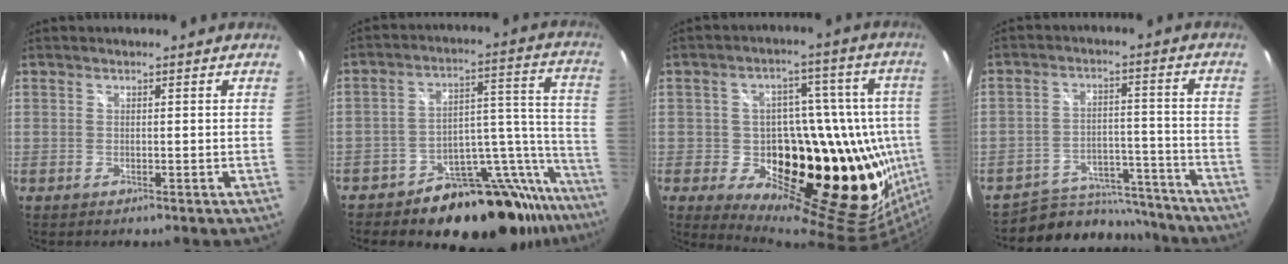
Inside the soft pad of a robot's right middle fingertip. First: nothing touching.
{"total": 22.0, "force": [-18.7, 8.4, 8.0], "torque": [-0.071, 0.049, -0.268]}
{"total": 28.7, "force": [-5.1, 17.1, 22.5], "torque": [-0.345, 0.001, -0.041]}
{"total": 13.5, "force": [-12.2, 5.5, 2.2], "torque": [-0.047, 0.031, -0.166]}